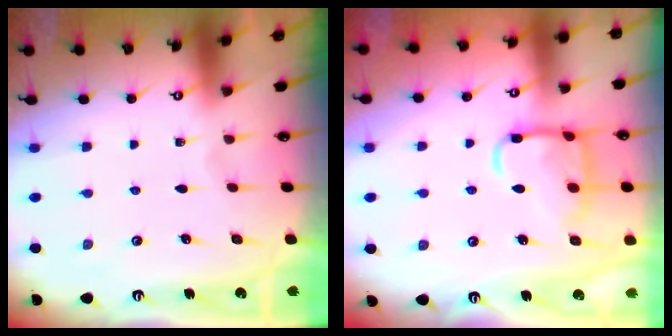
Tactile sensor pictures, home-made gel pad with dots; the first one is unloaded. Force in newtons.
{"total": 13.3, "press": 13.3, "slide": 1.1}